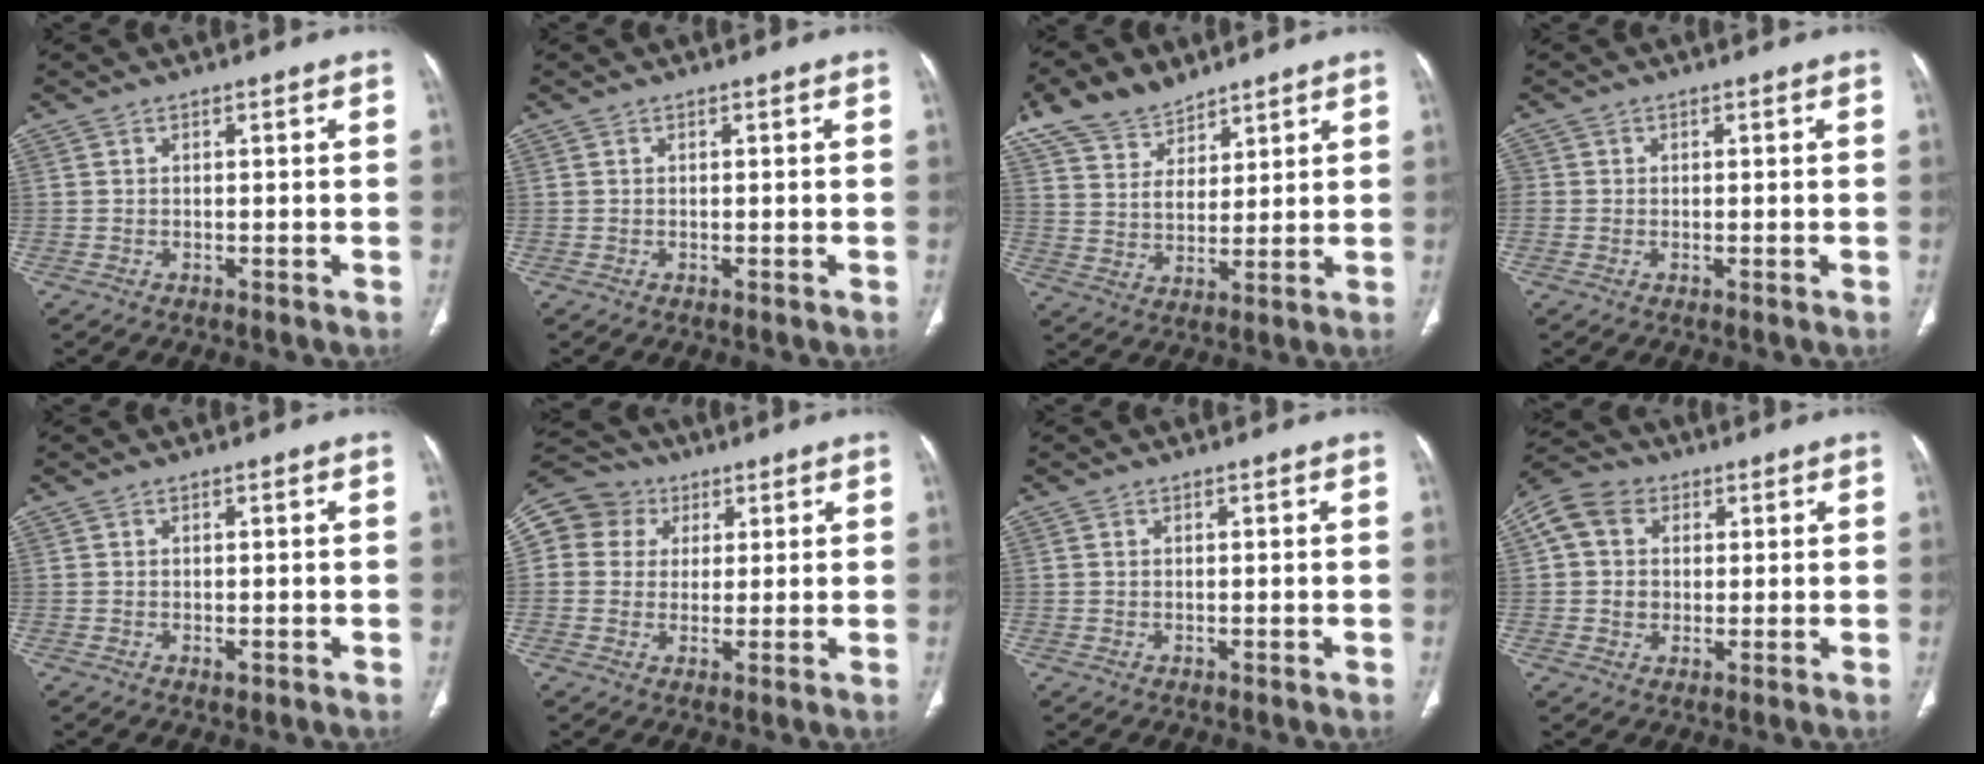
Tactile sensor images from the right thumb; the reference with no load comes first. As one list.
[{"total": 0.0}, {"total": 10.9, "force": [8.2, 6.1, 3.9], "torque": [-0.051, -0.024, 0.161]}, {"total": 1.3, "force": [0.0, 1.2, 0.4], "torque": [-0.002, 0.004, -0.002]}, {"total": 0.7, "force": [-0.1, 0.5, 0.5], "torque": [-0.006, 0.000, 0.001]}, {"total": 12.9, "force": [3.8, 11.8, 3.9], "torque": [-0.079, 0.032, 0.068]}, {"total": 0.0}, {"total": 9.3, "force": [2.4, 7.7, 4.6], "torque": [-0.078, 0.013, 0.036]}]